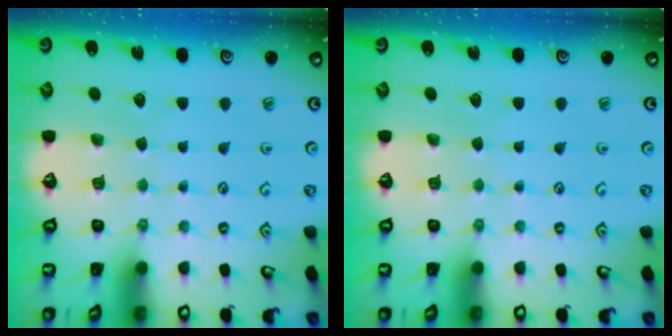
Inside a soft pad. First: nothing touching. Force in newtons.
{"total": 0.0}